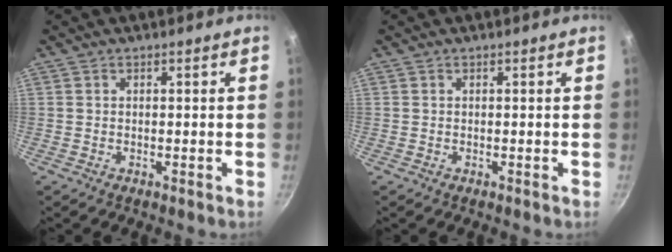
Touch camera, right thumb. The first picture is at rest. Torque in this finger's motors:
{"motor_torque": [-0.02, 0.01, 0.00, 0.00, 0.00]}